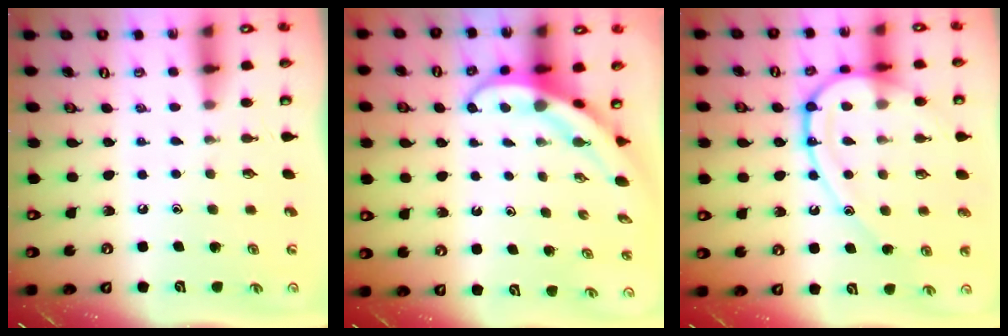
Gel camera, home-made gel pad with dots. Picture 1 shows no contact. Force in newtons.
{"total": 5.3, "press": 5.2, "slide": 0.3}
{"total": 15.4, "press": 15.3, "slide": 1.4}